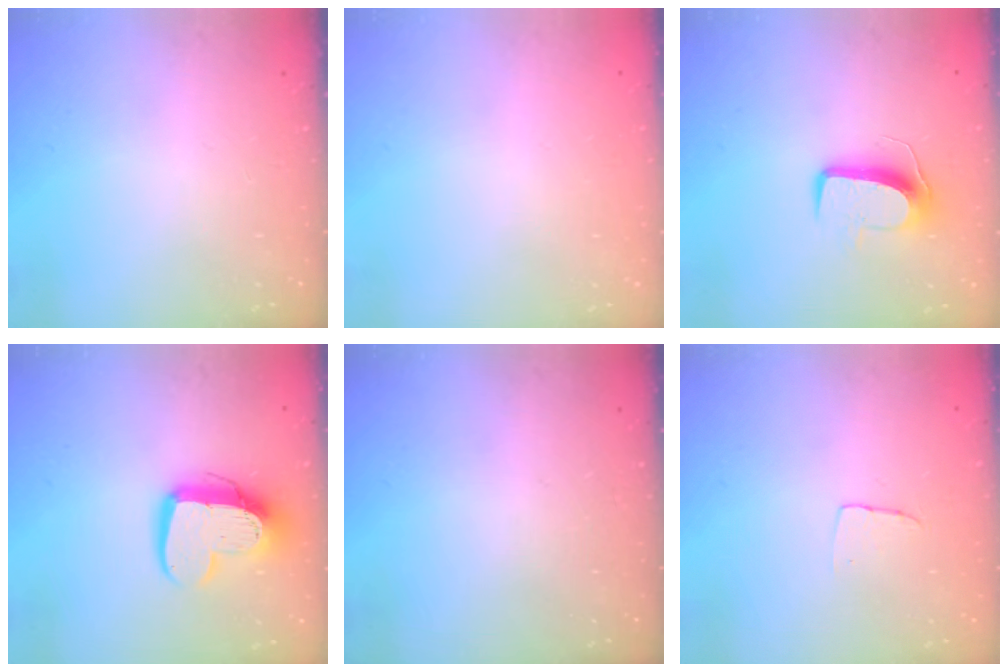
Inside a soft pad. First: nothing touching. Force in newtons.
{"total": 0.0}
{"total": 11.0, "press": 11.0, "slide": 0.9}
{"total": 13.5, "press": 13.5, "slide": 1.1}
{"total": 0.0}
{"total": 2.9, "press": 2.9, "slide": 0.1}